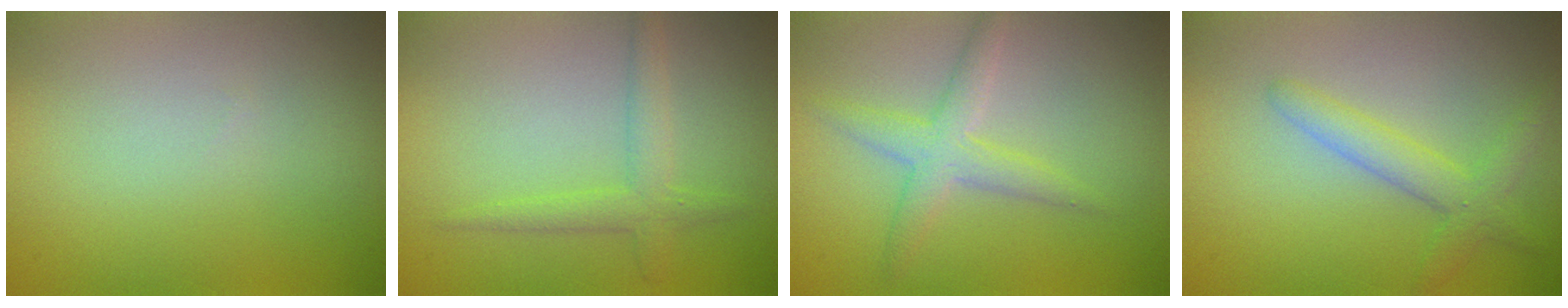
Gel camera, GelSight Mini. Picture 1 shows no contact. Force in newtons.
{"total": 2.0, "press": 2.0, "slide": 0.1}
{"total": 2.9, "press": 2.9, "slide": 0.0}
{"total": 2.8, "press": 2.8, "slide": 0.1}